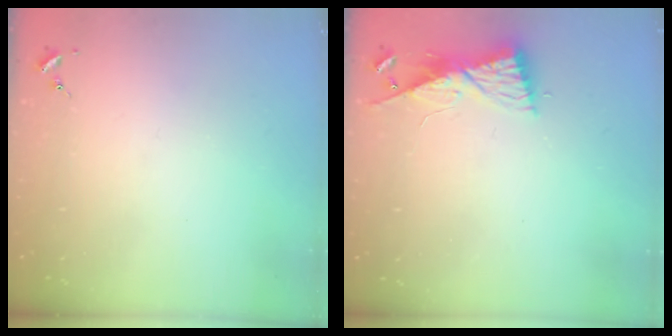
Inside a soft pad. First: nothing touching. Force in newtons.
{"total": 8.5, "press": 8.5, "slide": 0.7}